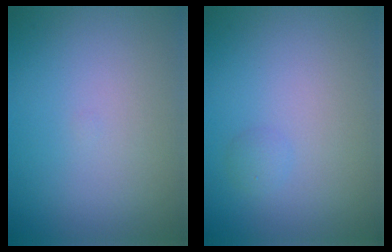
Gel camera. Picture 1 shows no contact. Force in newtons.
{"total": 0.8, "press": 0.8, "slide": 0.0}